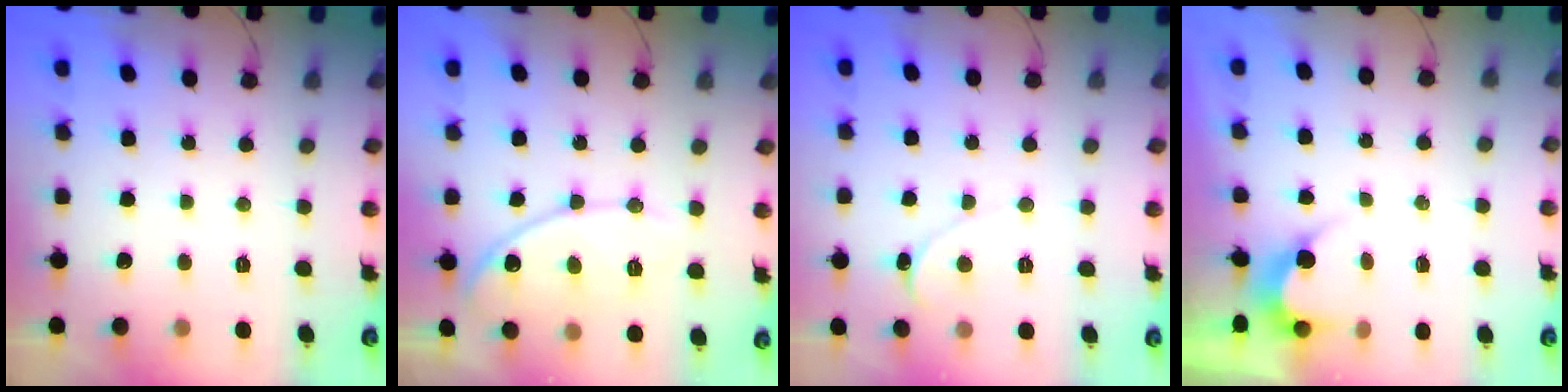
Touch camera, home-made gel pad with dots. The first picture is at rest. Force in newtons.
{"total": 12.2, "press": 12.1, "slide": 1.0}
{"total": 0.6, "press": 0.6, "slide": 0.1}
{"total": 3.3, "press": 3.3, "slide": 0.1}